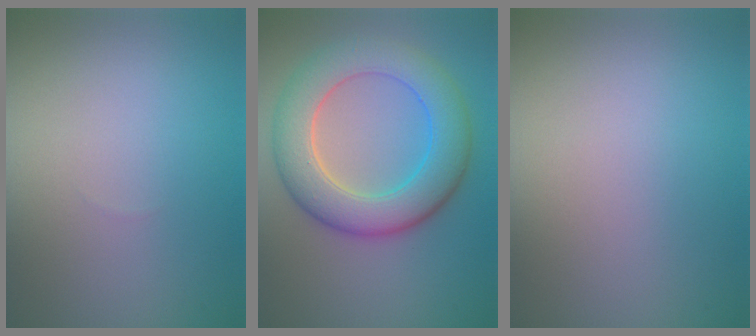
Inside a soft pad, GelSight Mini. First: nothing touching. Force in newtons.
{"total": 7.8, "press": 7.8, "slide": 0.4}
{"total": 0.0}